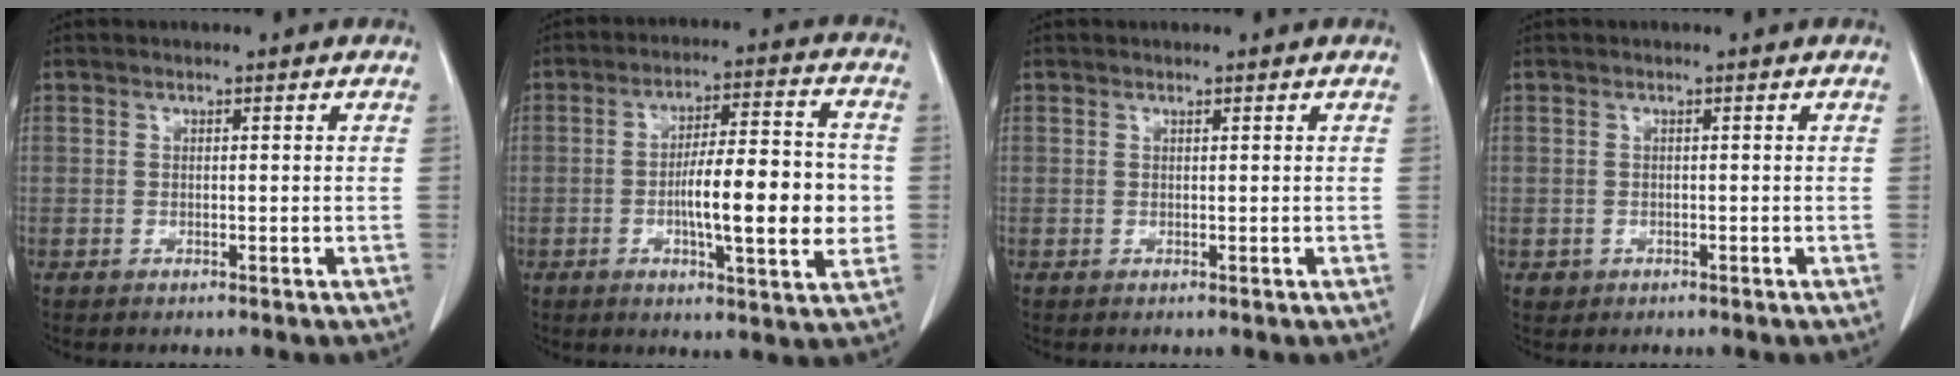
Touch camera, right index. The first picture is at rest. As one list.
[{"total": 13.5, "force": [-1.8, 2.4, 13.1], "torque": [-0.205, 0.009, -0.027]}, {"total": 0.0}, {"total": 1.1, "force": [-0.5, 1.0, 0.0], "torque": [-0.002, 0.005, -0.002]}]